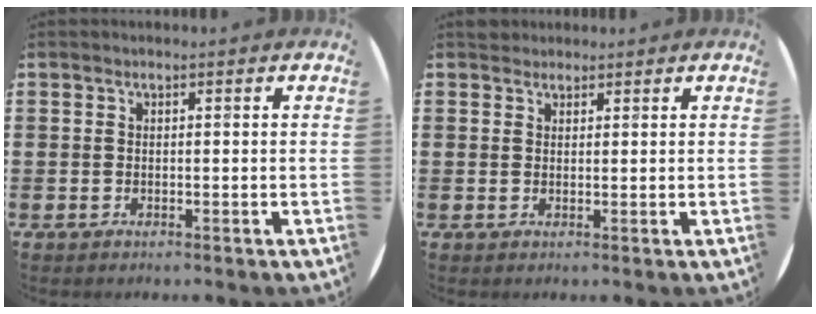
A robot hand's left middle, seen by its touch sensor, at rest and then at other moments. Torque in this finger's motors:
{"motor_torque": [0.16, -0.16, -0.01, 0.01]}